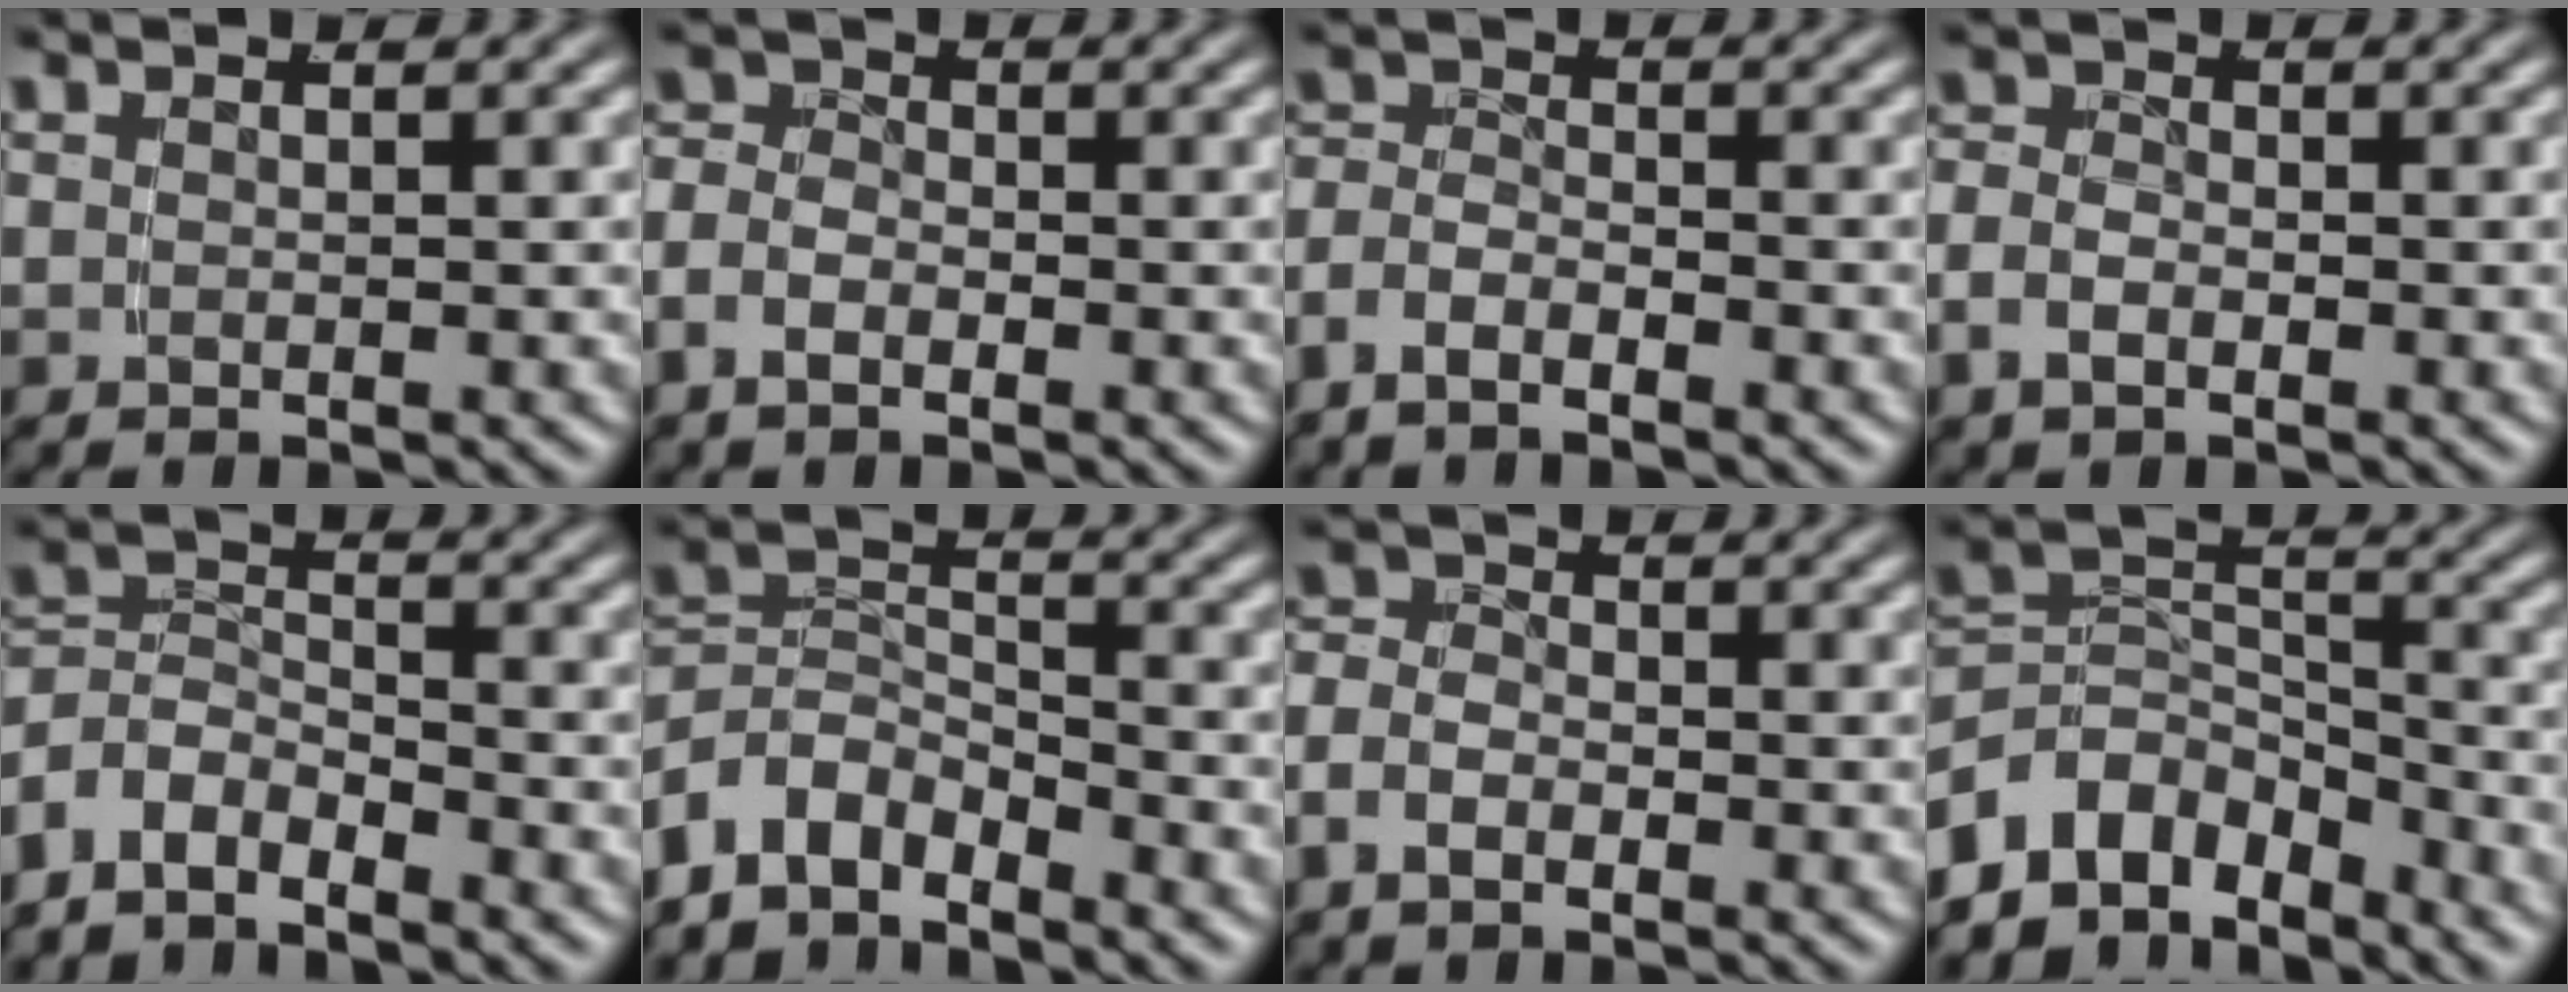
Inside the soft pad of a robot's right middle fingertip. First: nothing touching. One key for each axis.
{"total": 3.5, "fx": -1.2, "fy": 2.7, "fz": 1.9, "tx": -0.047, "ty": -0.015, "tz": -0.023}
{"total": 3.4, "fx": -1.9, "fy": 2.2, "fz": 1.7, "tx": -0.046, "ty": -0.015, "tz": -0.035}
{"total": 2.8, "fx": -1.2, "fy": 2.0, "fz": 1.5, "tx": -0.043, "ty": -0.013, "tz": -0.018}
{"total": 6.1, "fx": -2.9, "fy": 4.8, "fz": 2.4, "tx": -0.071, "ty": -0.027, "tz": -0.050}
{"total": 7.3, "fx": -3.5, "fy": 5.4, "fz": 3.4, "tx": -0.082, "ty": -0.031, "tz": -0.055}
{"total": 4.1, "fx": -1.3, "fy": 3.3, "fz": 2.2, "tx": -0.052, "ty": -0.014, "tz": -0.025}
{"total": 9.5, "fx": -4.4, "fy": 7.0, "fz": 4.8, "tx": -0.099, "ty": -0.046, "tz": -0.064}